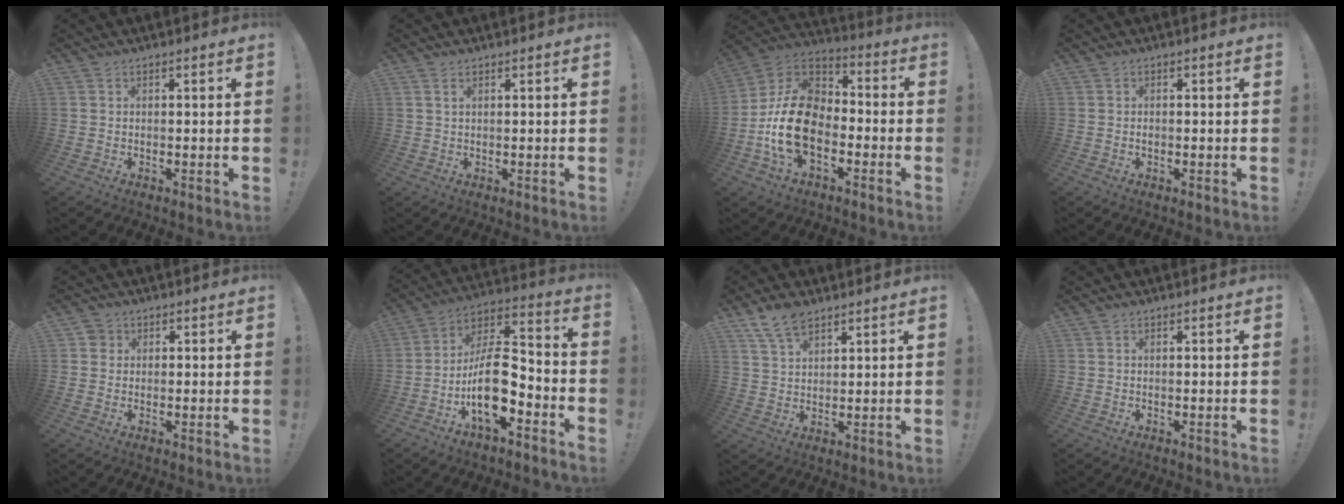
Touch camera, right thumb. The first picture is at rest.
{"total": 1.4, "force": [0.7, 0.6, 1.1], "torque": [-0.021, 0.001, 0.012]}
{"total": 19.4, "force": [-5.7, 12.7, 13.5], "torque": [-0.270, 0.043, -0.088]}
{"total": 0.6, "force": [-0.2, 0.5, 0.2], "torque": [-0.008, 0.004, -0.004]}
{"total": 2.4, "force": [0.9, 2.2, 0.4], "torque": [-0.008, 0.005, 0.017]}
{"total": 16.2, "force": [-6.1, 7.4, 13.1], "torque": [-0.239, 0.036, -0.095]}
{"total": 7.9, "force": [5.6, 3.8, 4.0], "torque": [-0.072, -0.022, 0.107]}
{"total": 0.0}